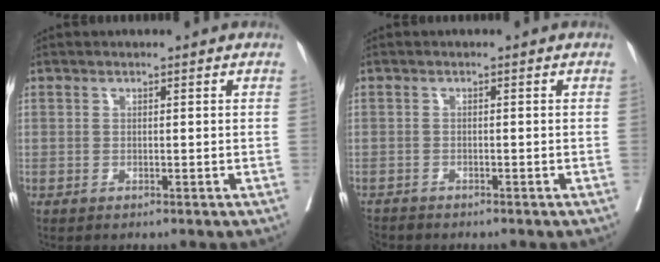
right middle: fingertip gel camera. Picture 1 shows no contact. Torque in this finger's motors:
{"motor_torque": [-0.04, -0.01, -0.04, 0.00]}